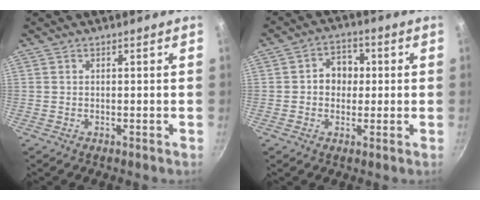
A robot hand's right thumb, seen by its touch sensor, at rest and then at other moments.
{"total": 6.2, "force": [0.4, 5.0, 3.6], "torque": [-0.026, 0.013, 0.000]}